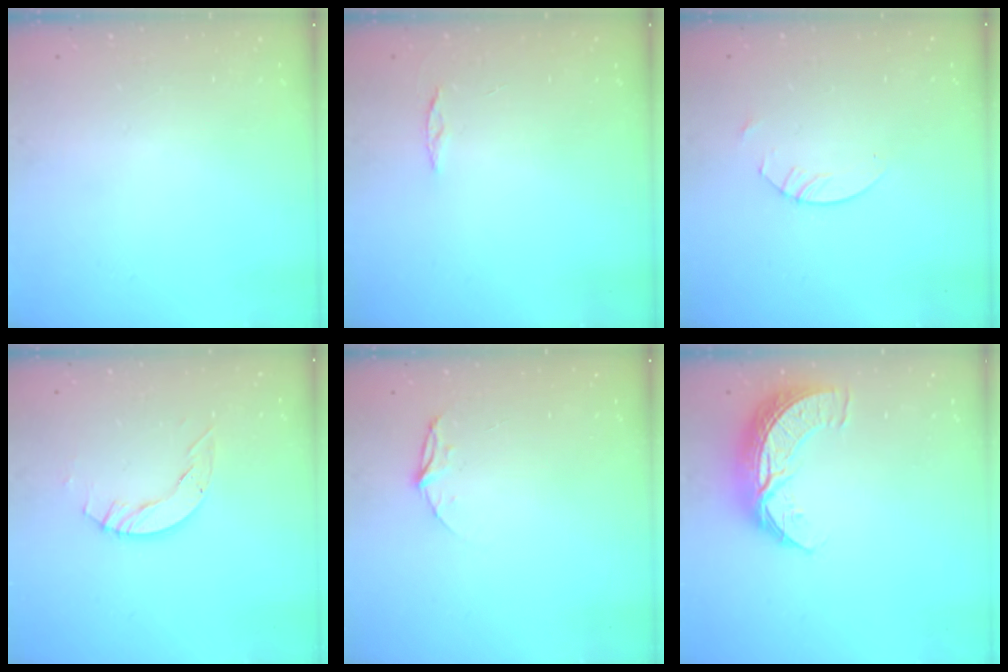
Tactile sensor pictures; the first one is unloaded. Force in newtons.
{"total": 3.1, "press": 3.1, "slide": 0.3}
{"total": 2.4, "press": 2.4, "slide": 0.1}
{"total": 5.0, "press": 5.0, "slide": 0.2}
{"total": 4.4, "press": 4.4, "slide": 0.4}
{"total": 10.3, "press": 10.2, "slide": 0.7}